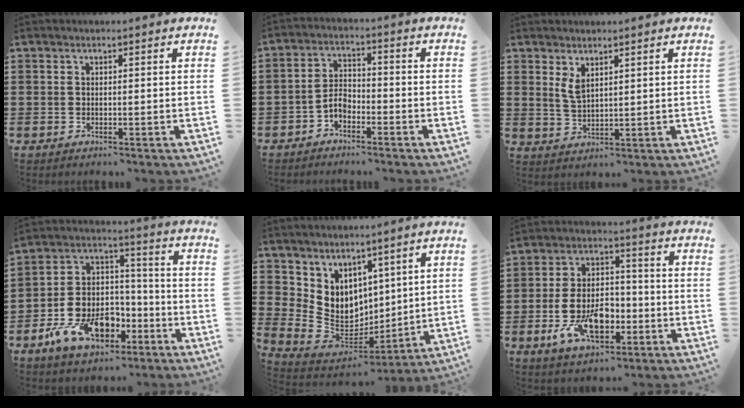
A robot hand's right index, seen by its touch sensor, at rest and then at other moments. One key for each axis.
{"total": 3.8, "fx": -2.2, "fy": 2.2, "fz": 2.2, "tx": -0.057, "ty": 0.002, "tz": -0.048}
{"total": 2.9, "fx": 1.7, "fy": 1.2, "fz": 2.0, "tx": -0.045, "ty": 0.003, "tz": 0.031}
{"total": 11.1, "fx": -5.9, "fy": 7.4, "fz": 5.8, "tx": -0.133, "ty": 0.027, "tz": -0.105}
{"total": 6.8, "fx": 2.7, "fy": 6.1, "fz": 0.8, "tx": -0.078, "ty": -0.044, "tz": 0.056}
{"total": 10.5, "fx": -3.8, "fy": 6.0, "fz": 7.7, "tx": -0.156, "ty": 0.003, "tz": -0.068}